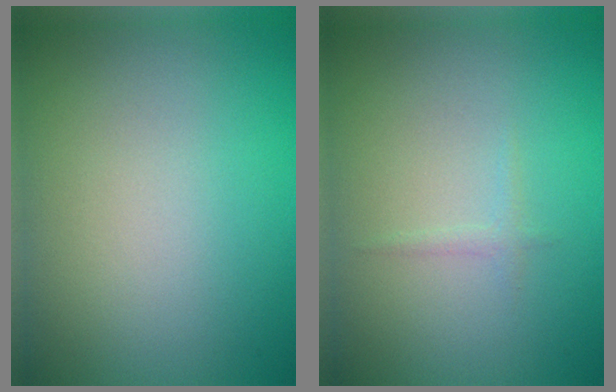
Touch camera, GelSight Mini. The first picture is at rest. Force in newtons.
{"total": 0.6, "press": 0.6, "slide": 0.0}